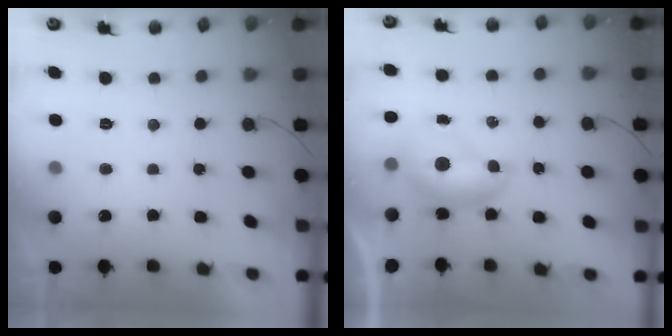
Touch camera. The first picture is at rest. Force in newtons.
{"total": 7.3, "press": 7.3, "slide": 0.1}